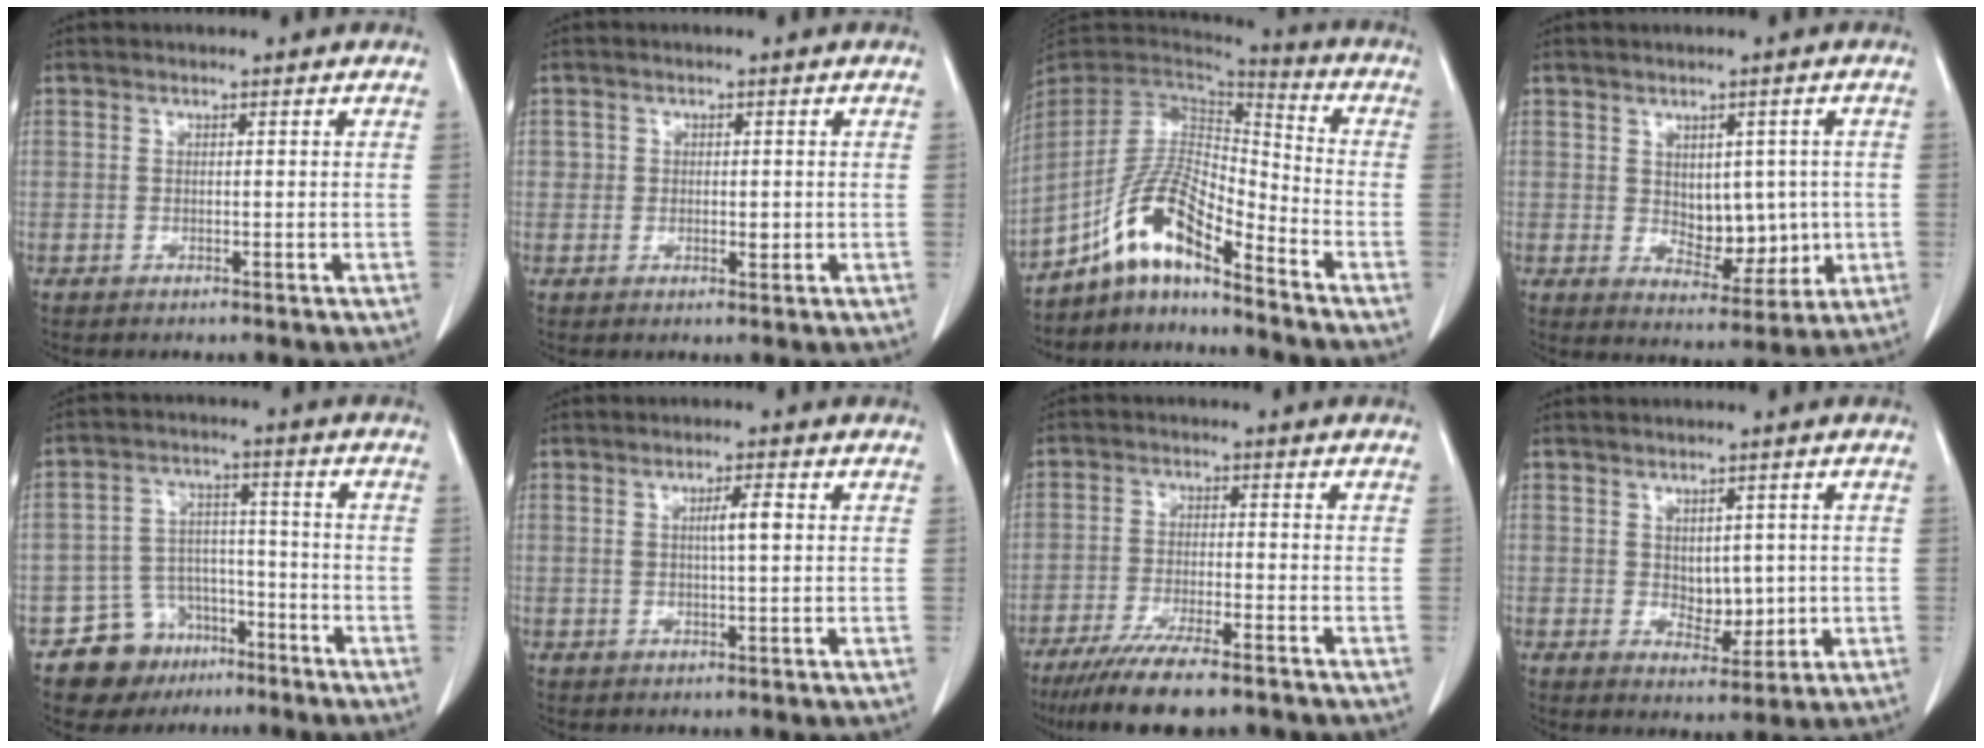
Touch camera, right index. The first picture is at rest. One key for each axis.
{"total": 2.0, "fx": 0.1, "fy": 1.6, "fz": 1.2, "tx": -0.013, "ty": 0.000, "tz": 0.003}
{"total": 11.8, "fx": -8.0, "fy": 2.4, "fz": 8.2, "tx": -0.169, "ty": 0.022, "tz": -0.148}
{"total": 7.2, "fx": 0.2, "fy": 4.4, "fz": 5.8, "tx": -0.072, "ty": -0.001, "tz": 0.021}
{"total": 8.7, "fx": -5.4, "fy": 6.7, "fz": 1.7, "tx": -0.027, "ty": 0.029, "tz": -0.079}
{"total": 3.2, "fx": 0.8, "fy": 0.3, "fz": 3.1, "tx": -0.053, "ty": 0.002, "tz": 0.016}
{"total": 11.0, "fx": -8.5, "fy": 1.7, "fz": 6.8, "tx": -0.111, "ty": -0.023, "tz": -0.136}
{"total": 4.7, "fx": 0.2, "fy": 3.0, "fz": 3.7, "tx": -0.049, "ty": -0.004, "tz": 0.017}